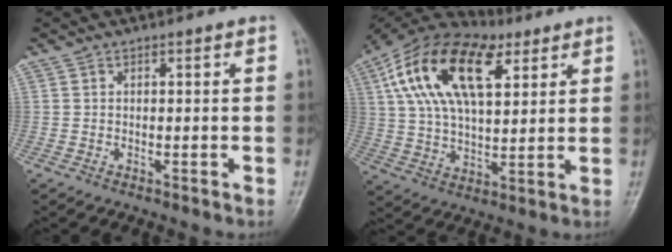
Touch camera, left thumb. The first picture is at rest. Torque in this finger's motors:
{"motor_torque": [2.35, 2.26, 1.55, -1.22, 0.22]}